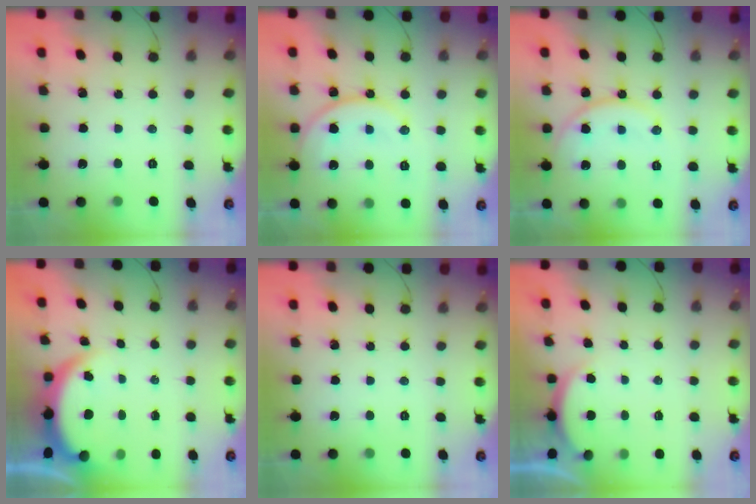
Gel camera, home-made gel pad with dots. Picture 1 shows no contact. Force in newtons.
{"total": 12.5, "press": 12.5, "slide": 1.2}
{"total": 12.3, "press": 12.3, "slide": 0.5}
{"total": 4.0, "press": 4.0, "slide": 0.2}
{"total": 0.0}
{"total": 2.4, "press": 2.4, "slide": 0.6}